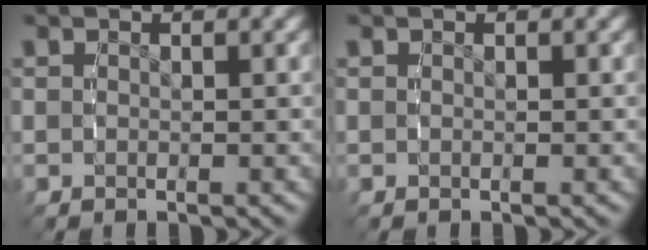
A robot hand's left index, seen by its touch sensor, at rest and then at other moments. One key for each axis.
{"total": 0.0}